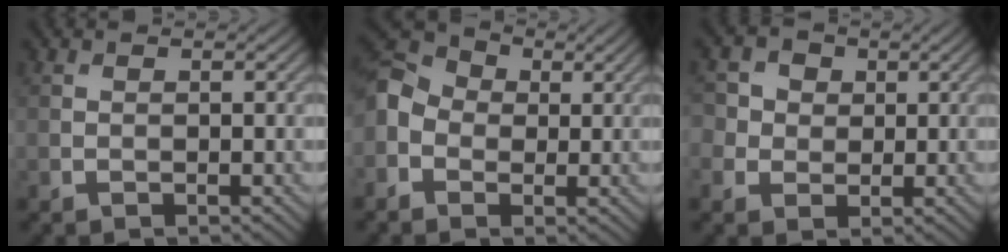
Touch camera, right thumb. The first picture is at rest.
{"total": 6.4, "force": [-0.6, 5.2, 3.6], "torque": [-0.100, 0.010, -0.031]}
{"total": 3.9, "force": [0.7, 3.6, 1.2], "torque": [-0.042, 0.007, -0.002]}